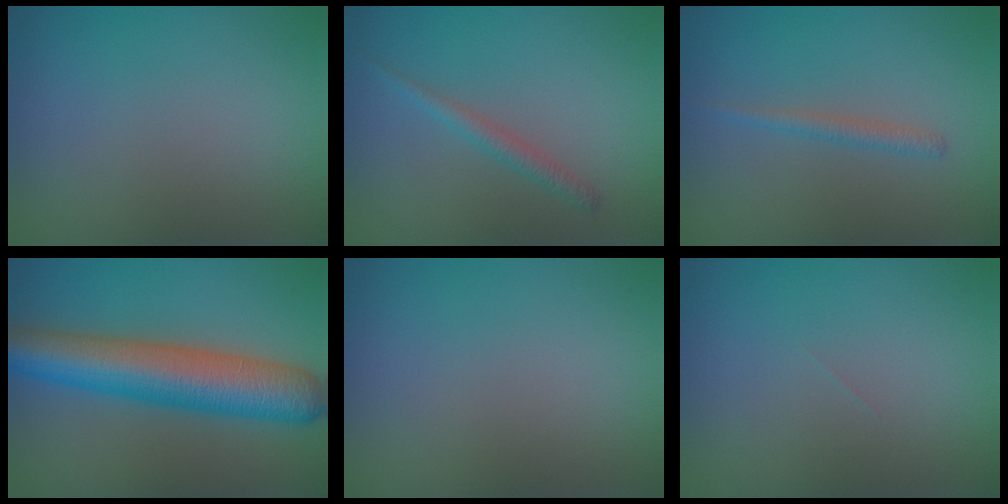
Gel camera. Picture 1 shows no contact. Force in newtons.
{"total": 1.4, "press": 1.4, "slide": 0.1}
{"total": 1.2, "press": 1.2, "slide": 0.0}
{"total": 9.6, "press": 9.6, "slide": 0.2}
{"total": 0.0}
{"total": 0.0}